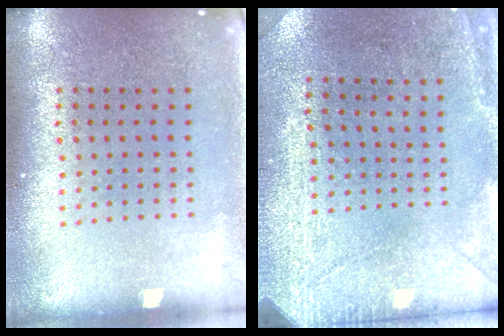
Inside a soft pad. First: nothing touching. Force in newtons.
{"total": 3.0, "press": 2.3, "slide": 1.8}